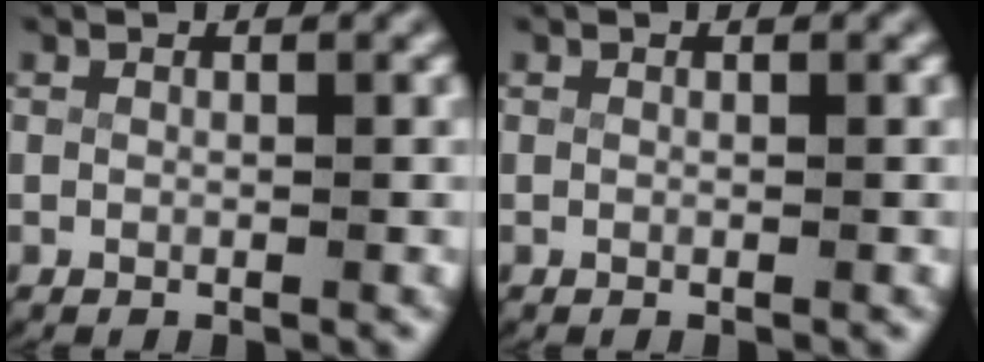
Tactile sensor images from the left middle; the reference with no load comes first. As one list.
[{"total": 0.0}]